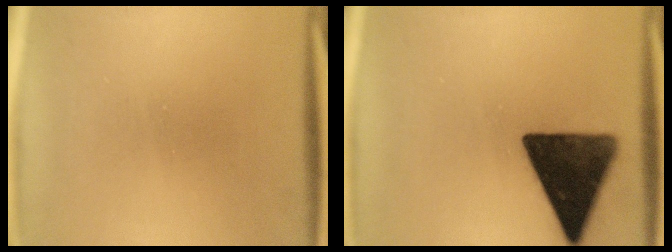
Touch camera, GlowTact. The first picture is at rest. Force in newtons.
{"total": 14.0}